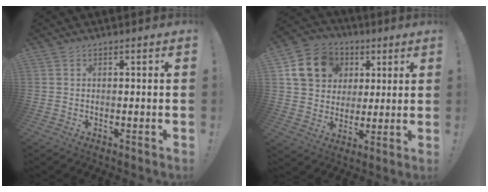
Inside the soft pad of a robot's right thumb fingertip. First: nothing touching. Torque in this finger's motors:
{"motor_torque": [1.49, 2.25, 0.16, -0.01, 0.06]}